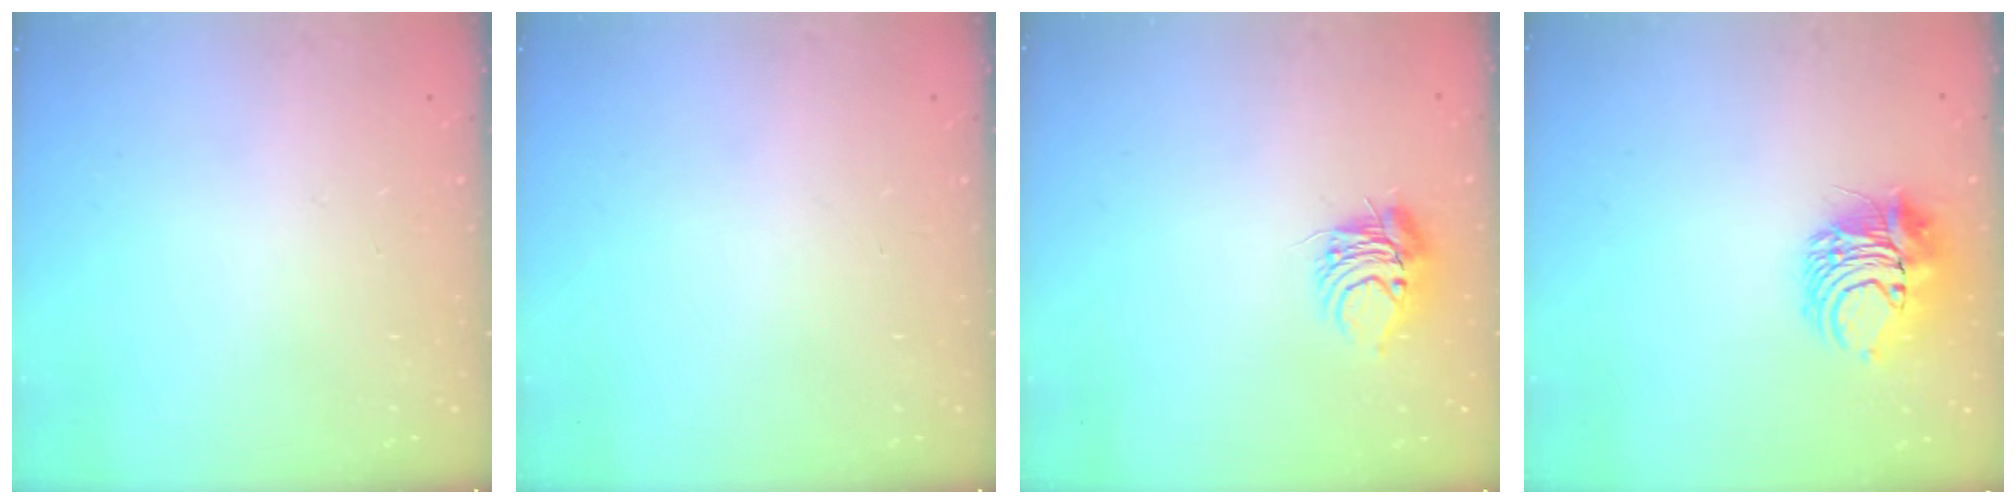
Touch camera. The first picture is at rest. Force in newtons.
{"total": 0.0}
{"total": 8.3, "press": 8.2, "slide": 1.0}
{"total": 9.1, "press": 9.1, "slide": 0.5}